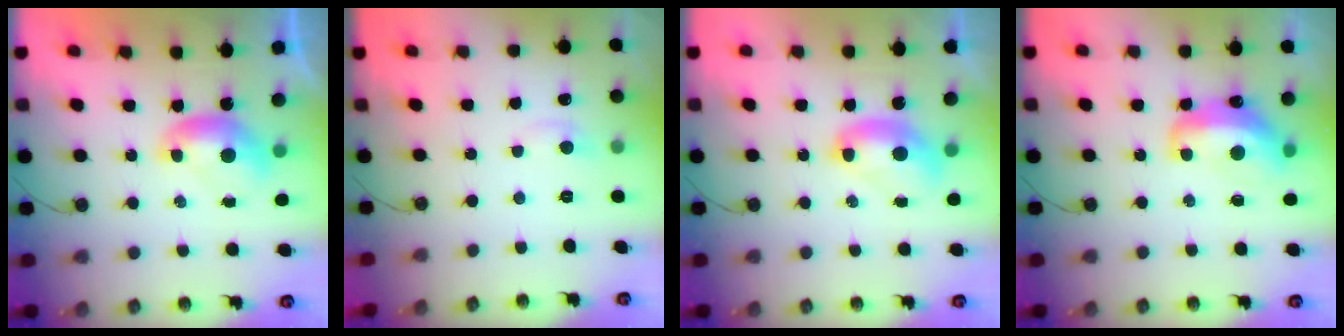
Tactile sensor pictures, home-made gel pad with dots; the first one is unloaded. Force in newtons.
{"total": 0.6, "press": 0.3, "slide": 0.5}
{"total": 2.6, "press": 2.6, "slide": 0.1}
{"total": 6.9, "press": 6.8, "slide": 1.2}